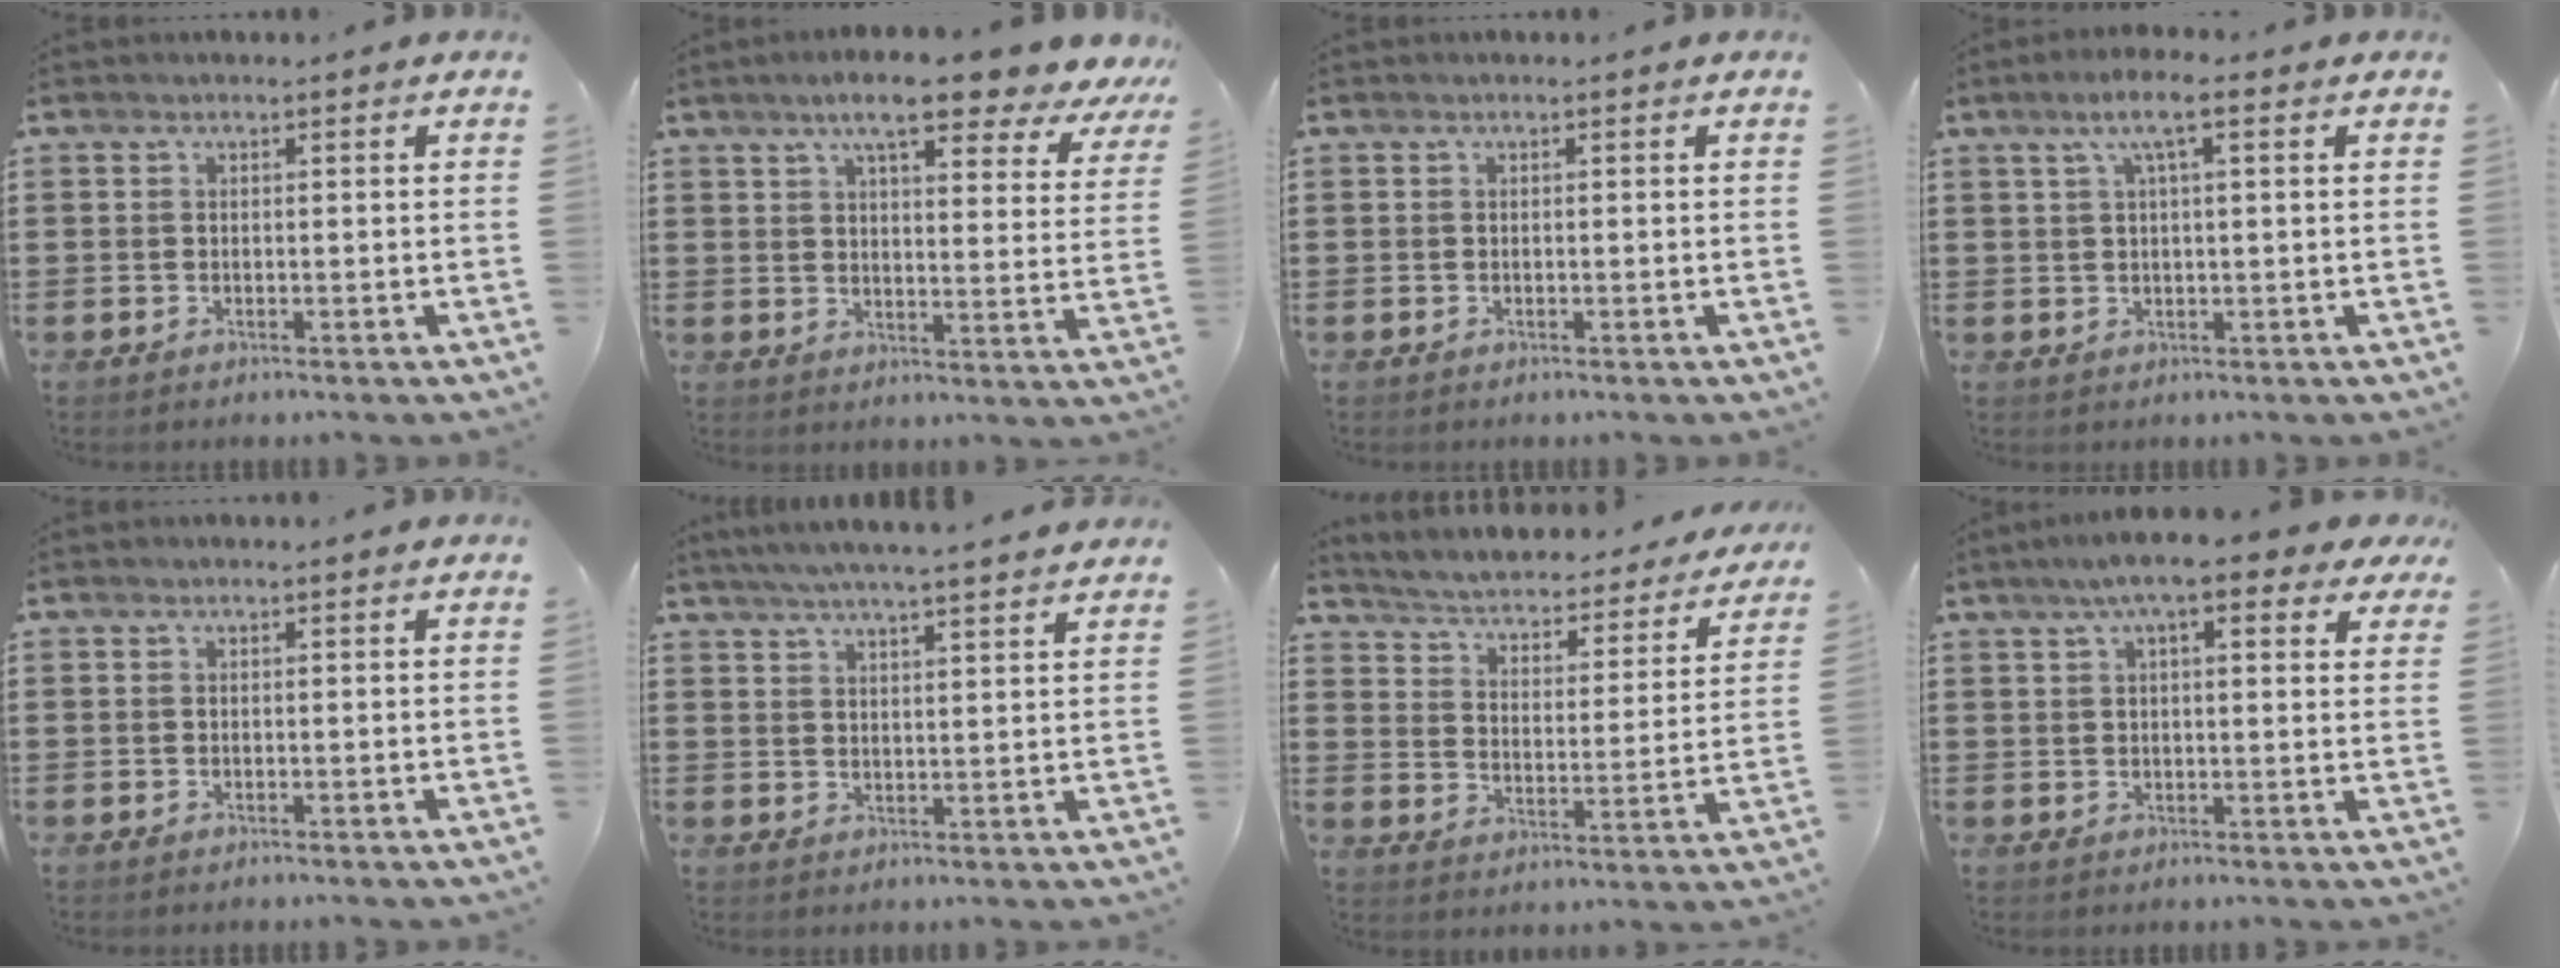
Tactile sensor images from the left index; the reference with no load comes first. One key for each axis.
{"total": 9.6, "fx": 7.6, "fy": 1.3, "fz": 5.7, "tx": -0.108, "ty": -0.025, "tz": 0.128}
{"total": 0.0}
{"total": 4.0, "fx": 1.6, "fy": 0.4, "fz": 3.7, "tx": -0.073, "ty": 0.005, "tz": 0.024}
{"total": 0.0}
{"total": 4.4, "fx": 4.1, "fy": -0.5, "fz": 1.7, "tx": -0.044, "ty": -0.017, "tz": 0.071}
{"total": 2.7, "fx": 2.6, "fy": 0.1, "fz": 0.7, "tx": -0.033, "ty": -0.029, "tz": 0.032}
{"total": 7.3, "fx": 4.6, "fy": 1.3, "fz": 5.5, "tx": -0.102, "ty": 0.000, "tz": 0.076}